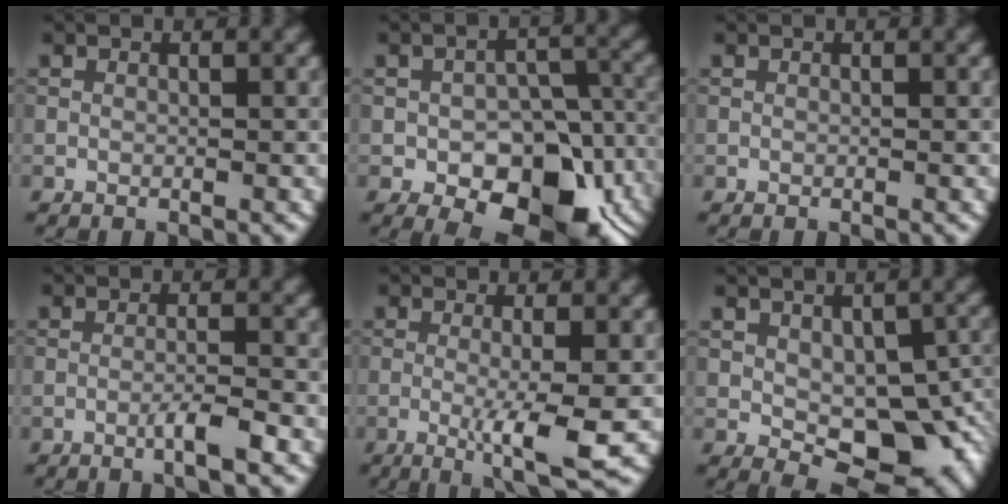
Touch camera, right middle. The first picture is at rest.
{"total": 12.5, "force": [-5.0, 7.3, 8.8], "torque": [-0.119, -0.021, -0.064]}
{"total": 0.0}
{"total": 2.6, "force": [-1.2, 0.2, 2.3], "torque": [-0.036, 0.006, -0.025]}
{"total": 4.8, "force": [-1.1, 0.6, 4.7], "torque": [-0.078, -0.013, -0.018]}
{"total": 9.7, "force": [-1.2, 5.7, 7.7], "torque": [-0.113, -0.021, -0.008]}